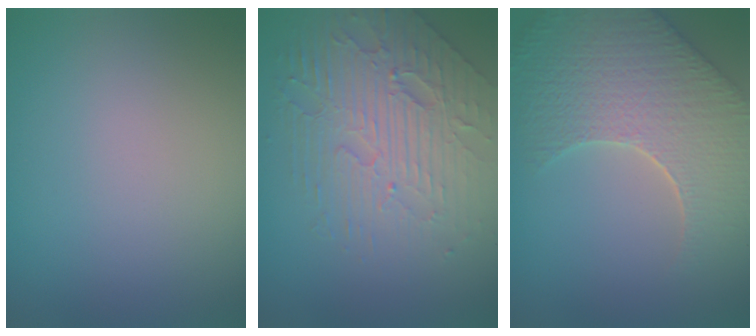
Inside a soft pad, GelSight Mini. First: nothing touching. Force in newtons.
{"total": 6.3, "press": 4.6, "slide": 4.3}
{"total": 8.9, "press": 6.4, "slide": 6.2}